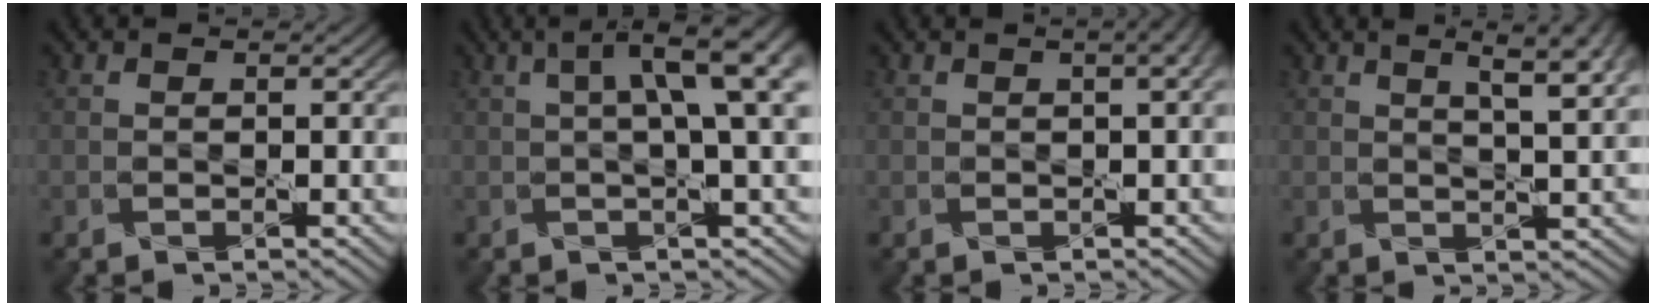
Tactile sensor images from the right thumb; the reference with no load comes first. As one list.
[{"total": 8.5, "force": [1.9, 2.0, 8.0], "torque": [-0.097, 0.025, 0.022]}, {"total": 3.1, "force": [1.0, 1.1, 2.7], "torque": [-0.028, 0.012, 0.002]}, {"total": 7.7, "force": [3.8, 2.0, 6.4], "torque": [-0.079, 0.021, 0.046]}]